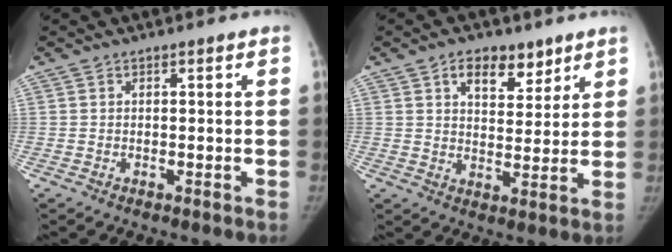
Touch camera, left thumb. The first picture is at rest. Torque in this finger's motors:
{"motor_torque": [0.56, -0.18, 0.74, -0.93, 0.11]}